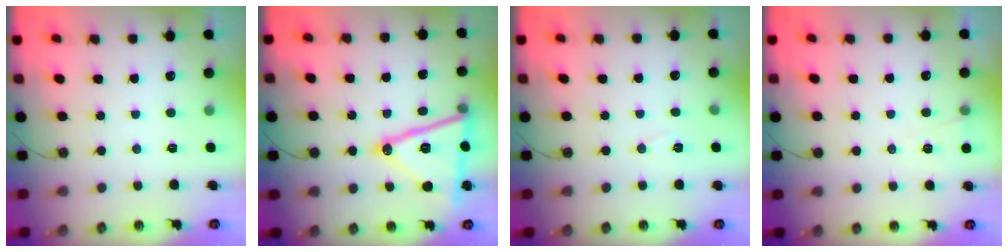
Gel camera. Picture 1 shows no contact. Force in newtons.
{"total": 19.0, "press": 18.7, "slide": 3.5}
{"total": 6.1, "press": 4.2, "slide": 4.5}
{"total": 5.1, "press": 2.5, "slide": 4.4}